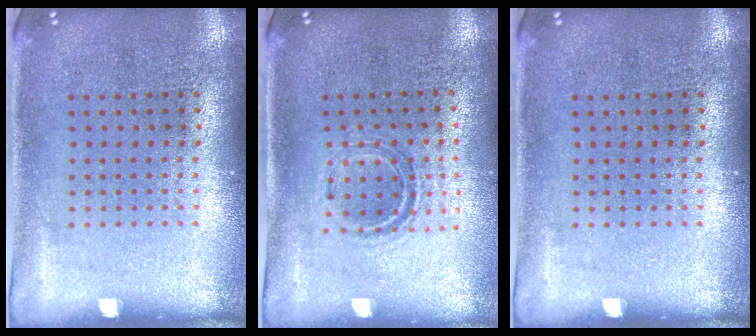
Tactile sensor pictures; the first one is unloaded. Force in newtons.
{"total": 1.0, "press": 0.9, "slide": 0.3}
{"total": 0.0}